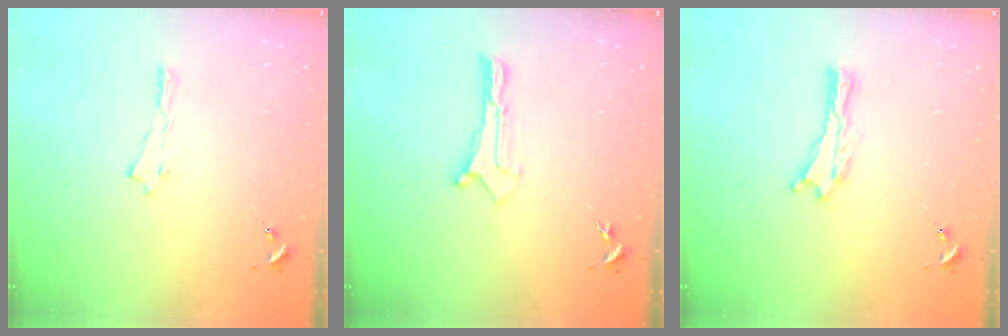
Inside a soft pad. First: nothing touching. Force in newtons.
{"total": 0.0}
{"total": 0.0}